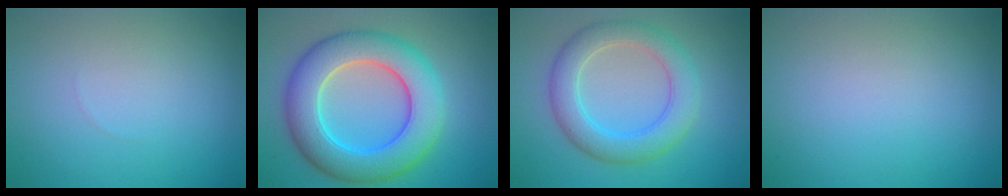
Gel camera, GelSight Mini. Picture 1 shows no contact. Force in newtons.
{"total": 9.4, "press": 9.4, "slide": 0.4}
{"total": 5.2, "press": 5.2, "slide": 0.4}
{"total": 0.0}